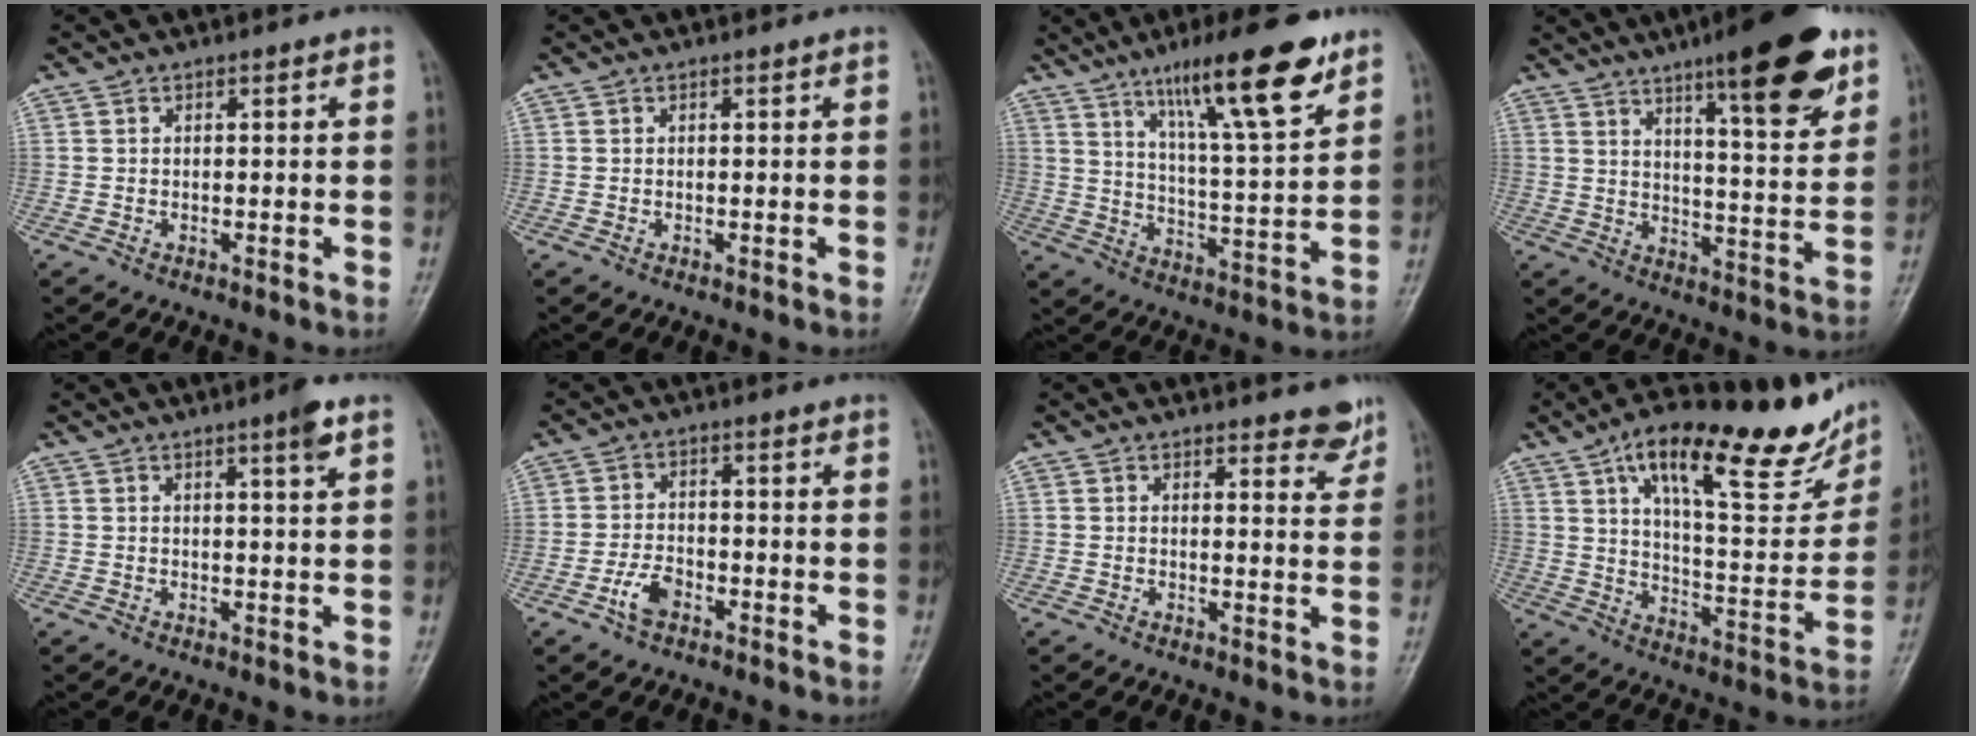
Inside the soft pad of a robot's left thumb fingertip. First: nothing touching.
{"total": 0.0}
{"total": 17.9, "force": [11.0, 3.3, 13.7], "torque": [-0.199, -0.053, 0.182]}
{"total": 17.6, "force": [10.8, 3.9, 13.3], "torque": [-0.163, -0.056, 0.158]}
{"total": 3.4, "force": [1.9, 0.1, 2.8], "torque": [-0.044, -0.007, 0.030]}
{"total": 4.3, "force": [-2.3, 2.4, 2.7], "torque": [-0.049, 0.015, -0.046]}
{"total": 4.3, "force": [3.4, 1.4, 2.3], "torque": [-0.006, -0.024, 0.040]}
{"total": 24.5, "force": [15.3, 7.7, 17.5], "torque": [-0.215, -0.044, 0.239]}